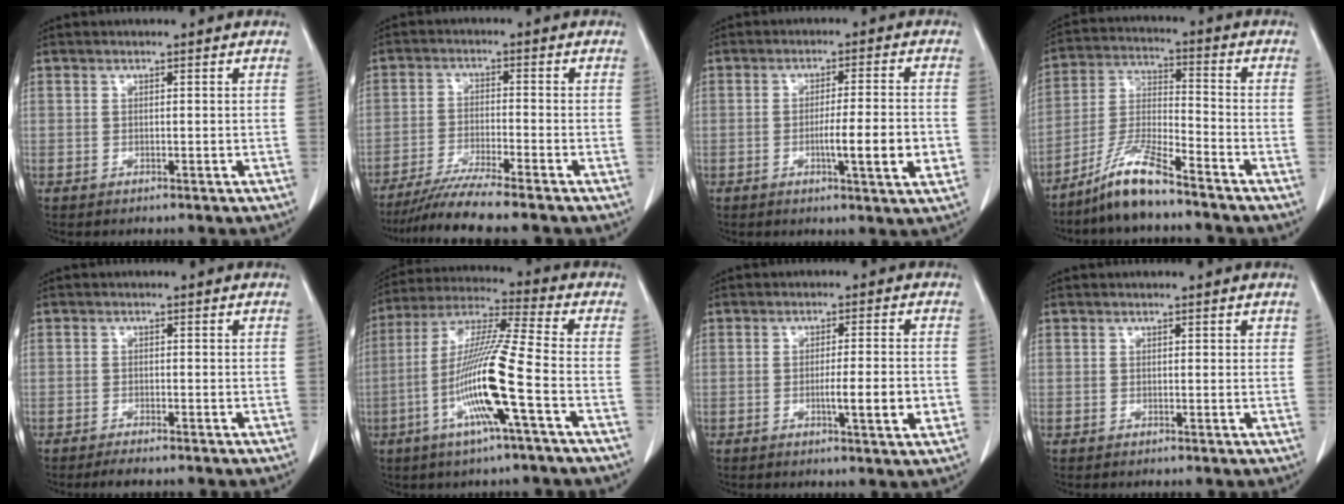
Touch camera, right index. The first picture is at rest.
{"total": 7.9, "force": [-6.8, -1.1, 3.9], "torque": [-0.064, -0.027, -0.118]}
{"total": 8.5, "force": [-2.1, 0.2, 8.3], "torque": [-0.122, -0.009, -0.032]}
{"total": 9.1, "force": [-7.2, 0.5, 5.6], "torque": [-0.122, -0.014, -0.141]}
{"total": 2.1, "force": [-1.7, 0.3, 1.1], "torque": [-0.018, -0.005, -0.023]}
{"total": 14.7, "force": [-4.7, -0.7, 13.9], "torque": [-0.281, -0.007, -0.097]}
{"total": 6.2, "force": [-1.5, 0.1, 6.1], "torque": [-0.091, -0.008, -0.020]}
{"total": 0.8, "force": [0.5, 0.4, 0.4], "torque": [-0.002, -0.002, 0.004]}